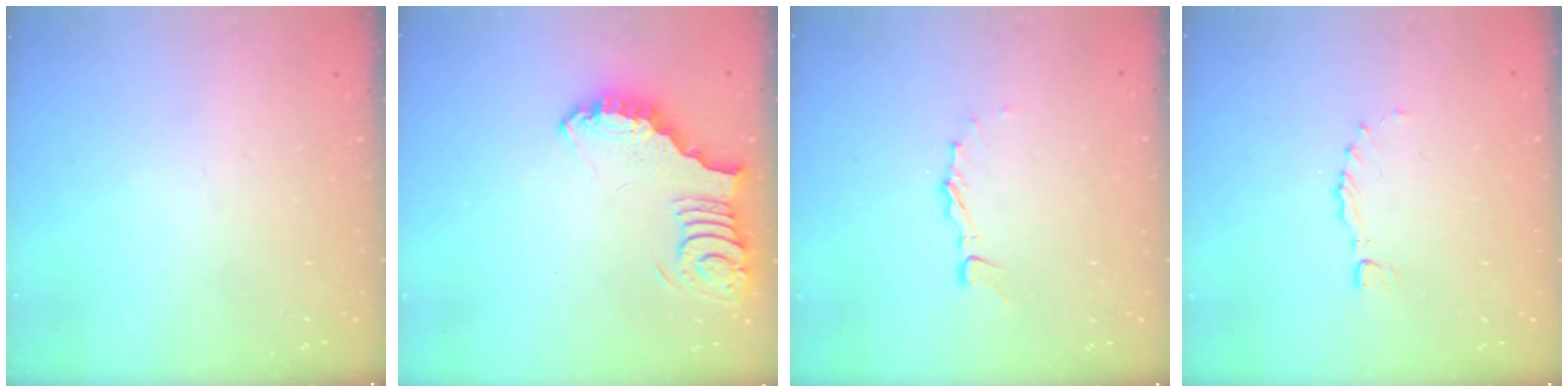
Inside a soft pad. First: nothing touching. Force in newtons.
{"total": 3.8, "press": 3.8, "slide": 0.6}
{"total": 3.4, "press": 3.4, "slide": 0.3}
{"total": 0.0}